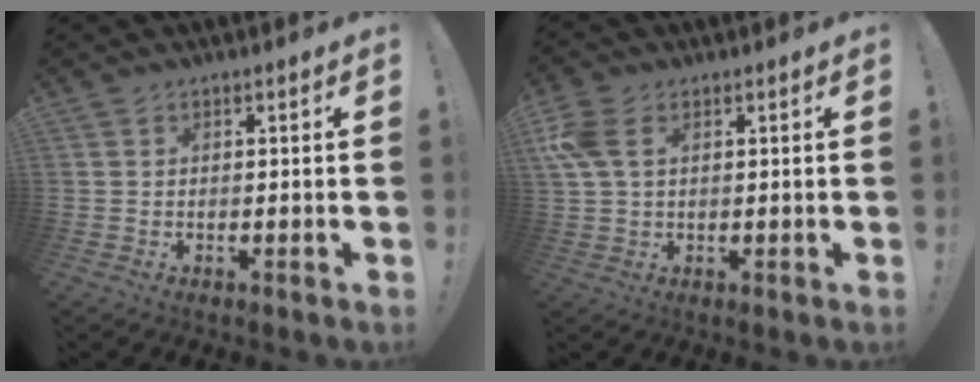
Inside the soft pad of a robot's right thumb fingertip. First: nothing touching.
{"total": 7.3, "force": [2.4, 4.5, 5.2], "torque": [-0.118, 0.002, 0.046]}